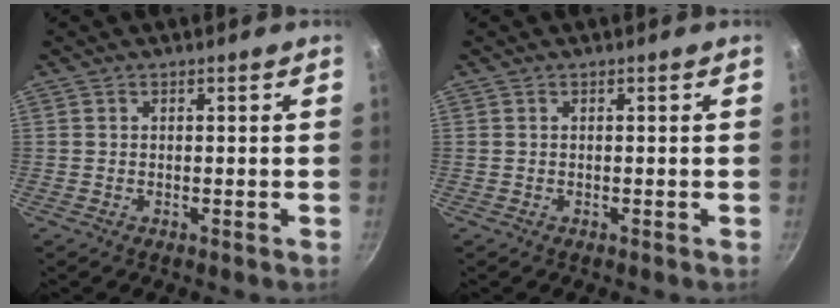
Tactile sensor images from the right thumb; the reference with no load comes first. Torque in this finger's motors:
{"motor_torque": [-0.16, 0.08, -0.44, 0.37, -0.04]}